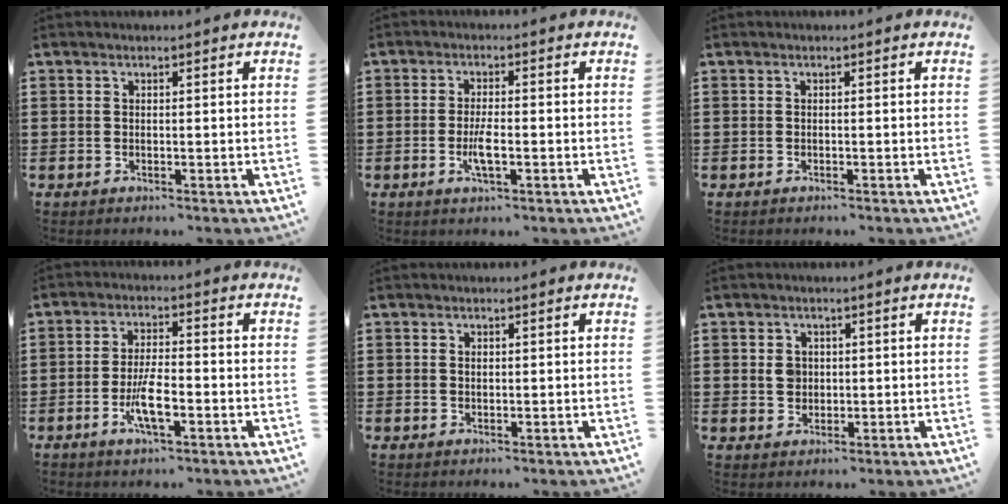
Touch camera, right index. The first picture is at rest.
{"total": 3.8, "force": [-1.1, 0.7, 3.5], "torque": [-0.076, -0.009, -0.023]}
{"total": 0.0}
{"total": 6.3, "force": [-2.5, 1.6, 5.5], "torque": [-0.118, -0.010, -0.048]}
{"total": 0.7, "force": [0.2, 0.4, 0.5], "torque": [-0.011, 0.001, 0.003]}
{"total": 2.6, "force": [0.3, 2.2, 1.3], "torque": [-0.032, 0.009, 0.005]}